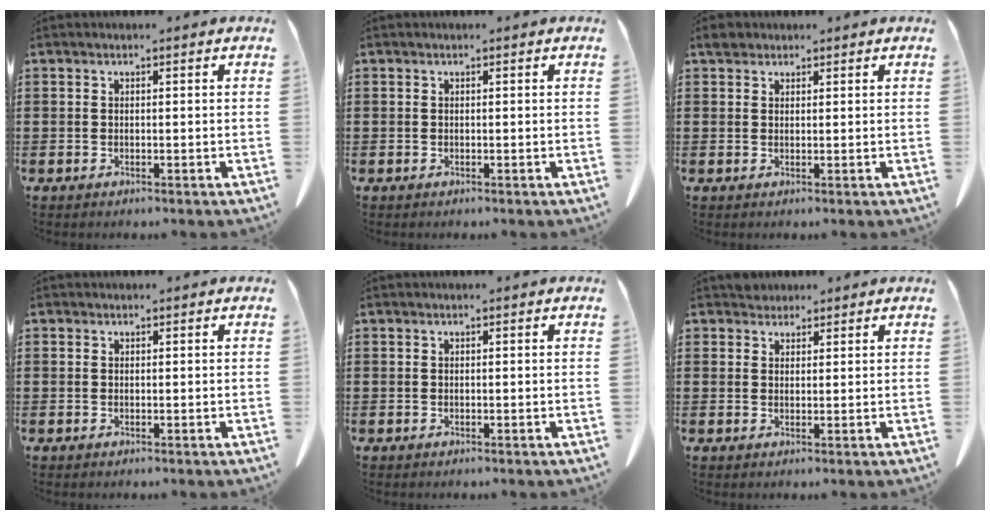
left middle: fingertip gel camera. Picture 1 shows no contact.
{"total": 0.0}
{"total": 2.0, "force": [1.7, 1.0, 0.5], "torque": [-0.007, 0.003, 0.031]}
{"total": 0.0}
{"total": 0.0}
{"total": 2.2, "force": [2.0, 0.9, -0.1], "torque": [0.005, 0.000, 0.039]}